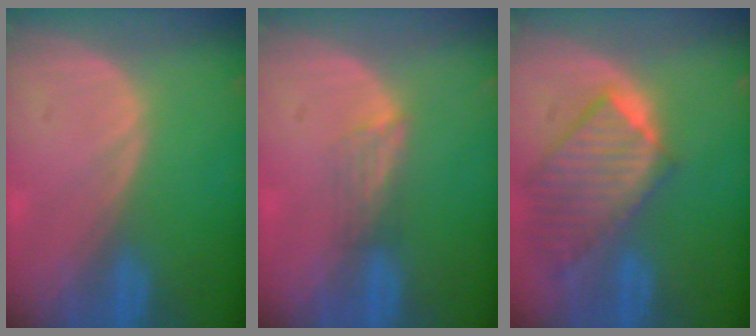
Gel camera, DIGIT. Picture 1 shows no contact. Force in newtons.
{"total": 2.4, "press": 1.9, "slide": 1.5}
{"total": 9.8, "press": 8.5, "slide": 4.8}